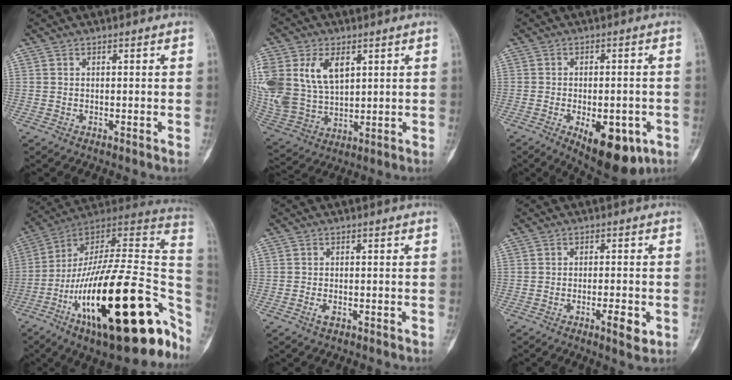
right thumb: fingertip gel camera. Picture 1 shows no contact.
{"total": 19.0, "force": [6.1, 12.7, 12.7], "torque": [-0.281, -0.003, 0.131]}
{"total": 13.1, "force": [-5.2, 6.2, 10.3], "torque": [-0.128, 0.002, -0.061]}
{"total": 35.7, "force": [-12.8, 12.3, 31.0], "torque": [-0.406, 0.064, -0.203]}
{"total": 1.7, "force": [-0.8, 0.9, 1.2], "torque": [-0.027, 0.003, -0.017]}
{"total": 4.8, "force": [-1.8, 1.4, 4.2], "torque": [-0.064, 0.001, -0.025]}